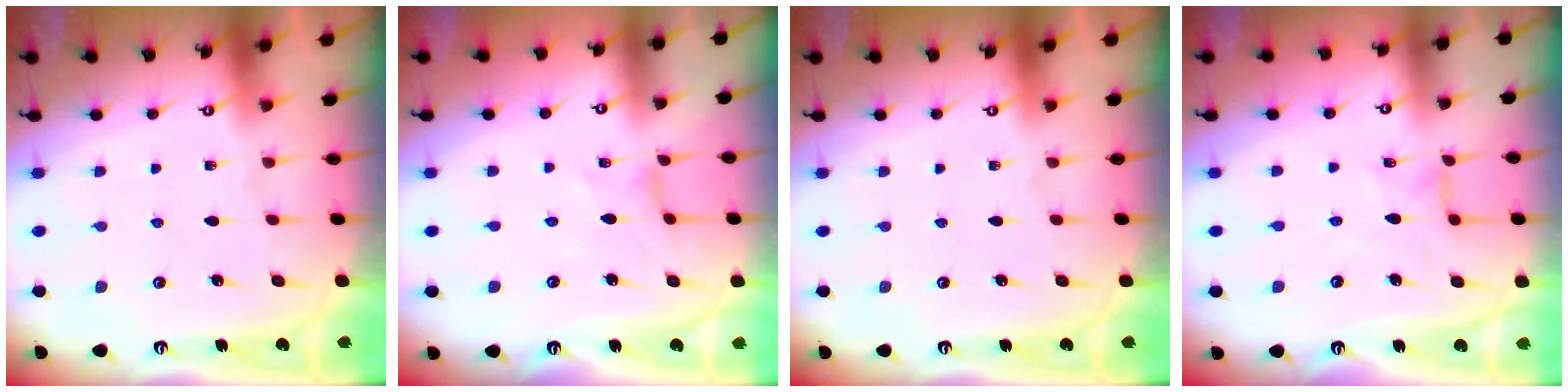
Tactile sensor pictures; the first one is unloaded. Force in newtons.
{"total": 0.0}
{"total": 0.0}
{"total": 1.2, "press": 1.1, "slide": 0.3}